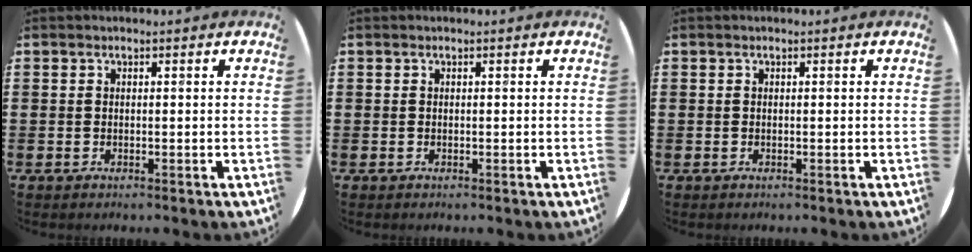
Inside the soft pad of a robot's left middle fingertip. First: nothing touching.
{"total": 0.0}
{"total": 0.0}